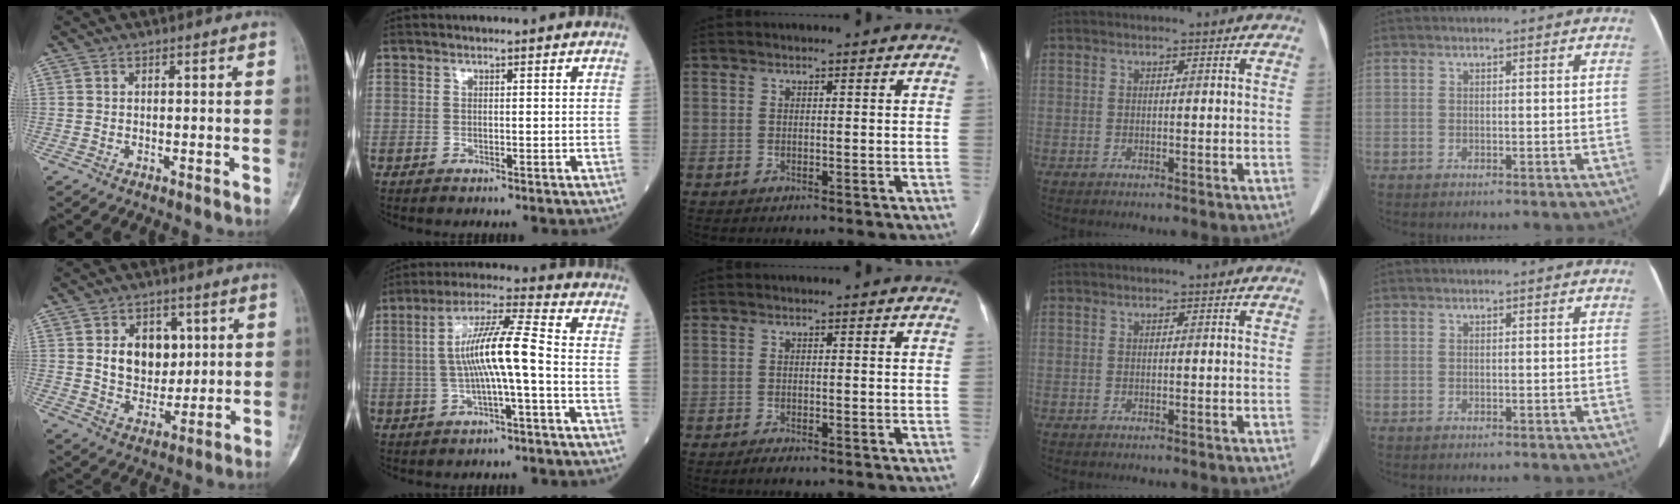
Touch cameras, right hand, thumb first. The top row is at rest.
{"thumb": {"total": 10.9, "force": [2.5, 8.1, 6.8], "torque": [-0.060, -0.013, 0.051]}, "index": {"total": 10.0, "force": [-1.0, 0.4, 9.9], "torque": [-0.184, 0.017, -0.024]}, "middle": {"total": 1.2, "force": [-1.0, 0.2, 0.7], "torque": [-0.017, -0.003, -0.016]}}